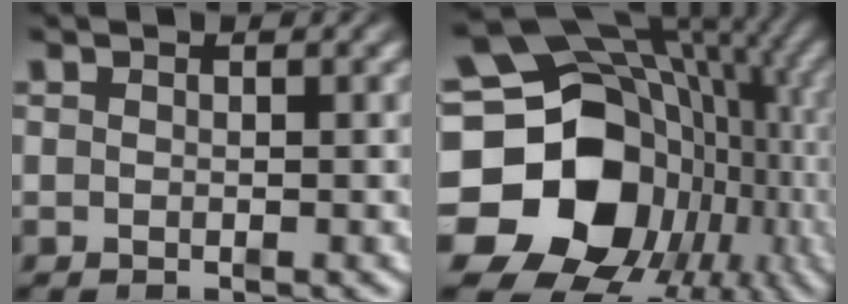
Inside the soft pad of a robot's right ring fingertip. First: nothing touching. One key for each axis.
{"total": 25.4, "fx": -3.1, "fy": 19.2, "fz": 16.3, "tx": -0.275, "ty": -0.084, "tz": -0.030}